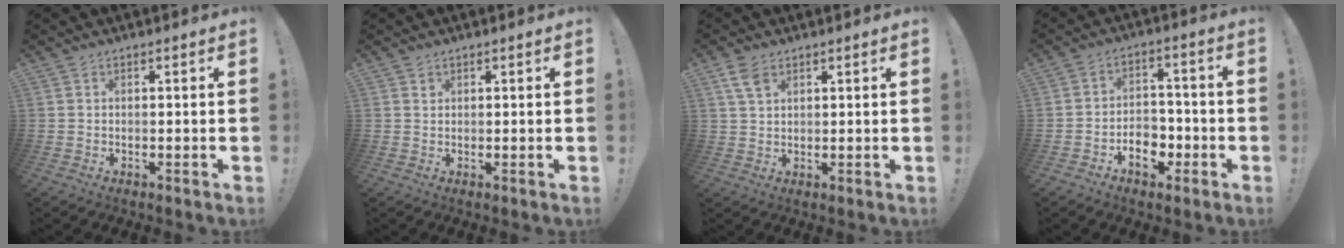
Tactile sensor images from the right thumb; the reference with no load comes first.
{"total": 0.9, "force": [0.6, 0.7, 0.0], "torque": [0.007, -0.003, 0.010]}
{"total": 5.0, "force": [2.8, 2.7, 3.1], "torque": [-0.048, -0.011, 0.054]}
{"total": 8.7, "force": [-4.0, 6.3, 4.5], "torque": [-0.065, 0.030, -0.063]}